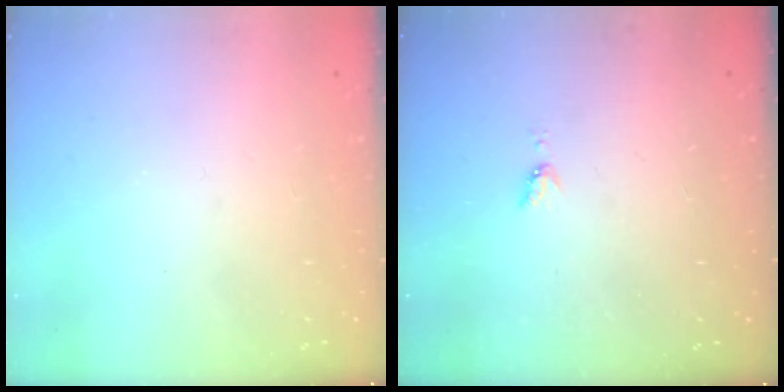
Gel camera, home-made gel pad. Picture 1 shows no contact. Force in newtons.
{"total": 4.4, "press": 4.4, "slide": 0.6}